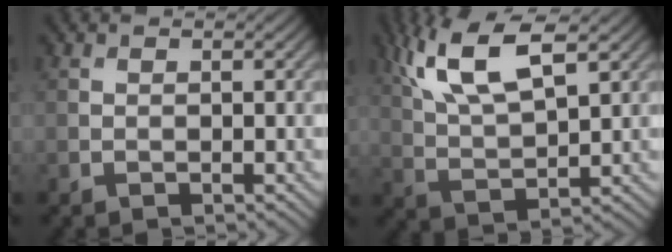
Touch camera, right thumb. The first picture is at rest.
{"total": 11.1, "force": [5.6, 3.8, 8.7], "torque": [-0.197, 0.011, 0.113]}